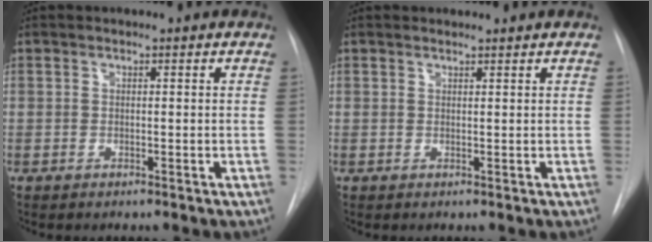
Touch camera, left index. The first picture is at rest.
{"total": 1.3, "force": [1.3, -0.1, 0.1], "torque": [-0.007, 0.007, 0.024]}